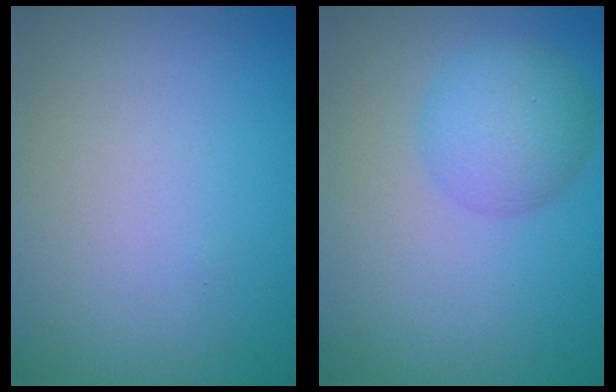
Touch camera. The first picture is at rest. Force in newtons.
{"total": 3.9, "press": 3.9, "slide": 0.1}